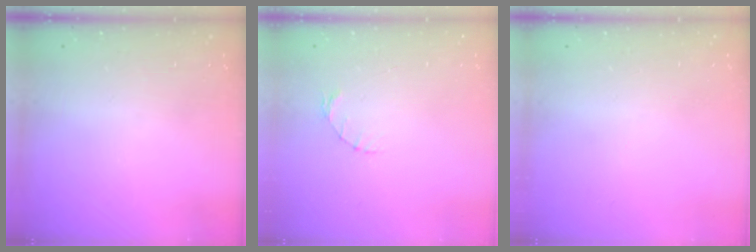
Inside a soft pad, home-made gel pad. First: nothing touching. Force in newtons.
{"total": 2.0, "press": 2.0, "slide": 0.4}
{"total": 0.0}